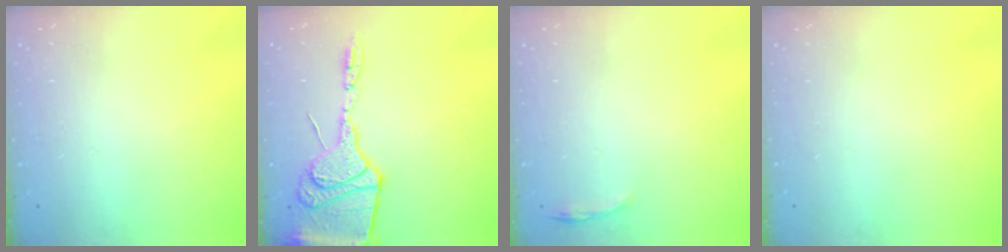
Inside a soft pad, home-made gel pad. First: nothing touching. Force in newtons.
{"total": 15.2, "press": 15.2, "slide": 1.4}
{"total": 3.3, "press": 3.2, "slide": 0.7}
{"total": 0.0}